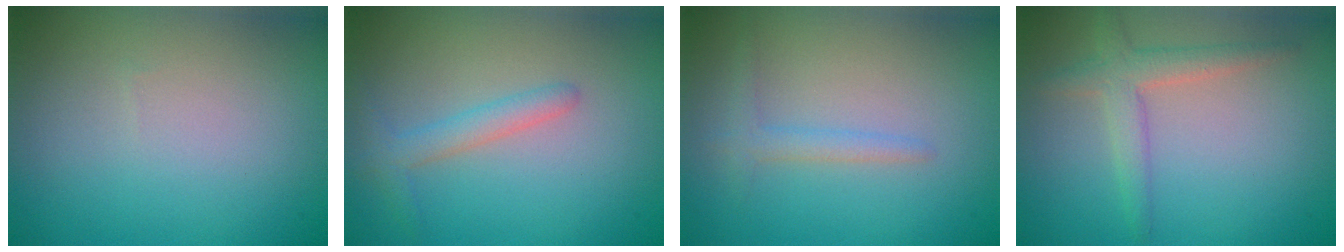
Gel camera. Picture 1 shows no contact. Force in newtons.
{"total": 2.1, "press": 2.1, "slide": 0.1}
{"total": 1.4, "press": 1.4, "slide": 0.2}
{"total": 2.8, "press": 2.8, "slide": 0.2}